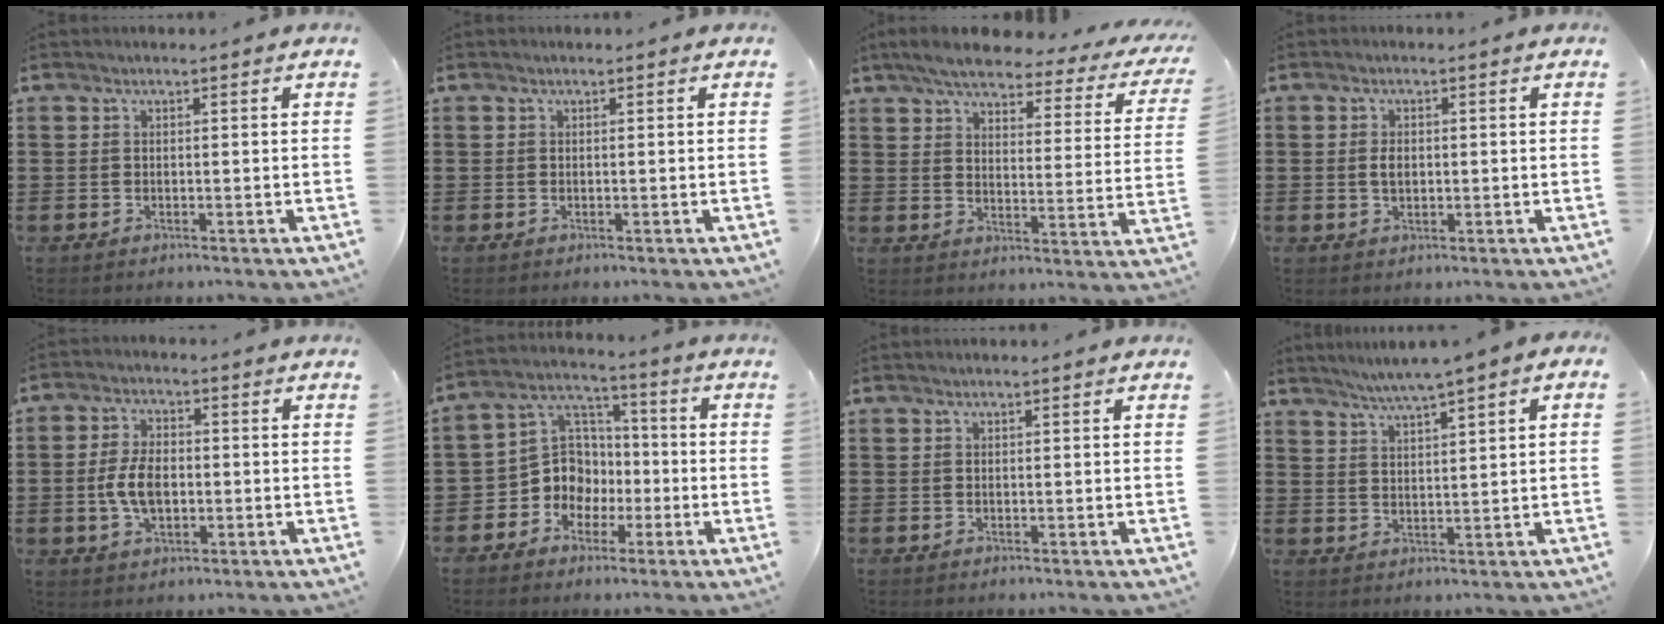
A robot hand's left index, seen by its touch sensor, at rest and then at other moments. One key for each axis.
{"total": 0.0}
{"total": 5.6, "fx": 4.8, "fy": 1.0, "fz": 2.5, "tx": -0.074, "ty": -0.024, "tz": 0.080}
{"total": 2.3, "fx": 0.2, "fy": 1.3, "fz": 1.8, "tx": -0.039, "ty": 0.004, "tz": 0.003}
{"total": 6.1, "fx": -0.6, "fy": 3.3, "fz": 5.1, "tx": -0.113, "ty": 0.000, "tz": -0.014}
{"total": 8.7, "fx": -2.4, "fy": 7.9, "fz": 2.8, "tx": -0.094, "ty": 0.007, "tz": -0.048}
{"total": 0.0}
{"total": 2.7, "fx": 2.1, "fy": -0.3, "fz": 1.6, "tx": -0.035, "ty": -0.008, "tz": 0.035}